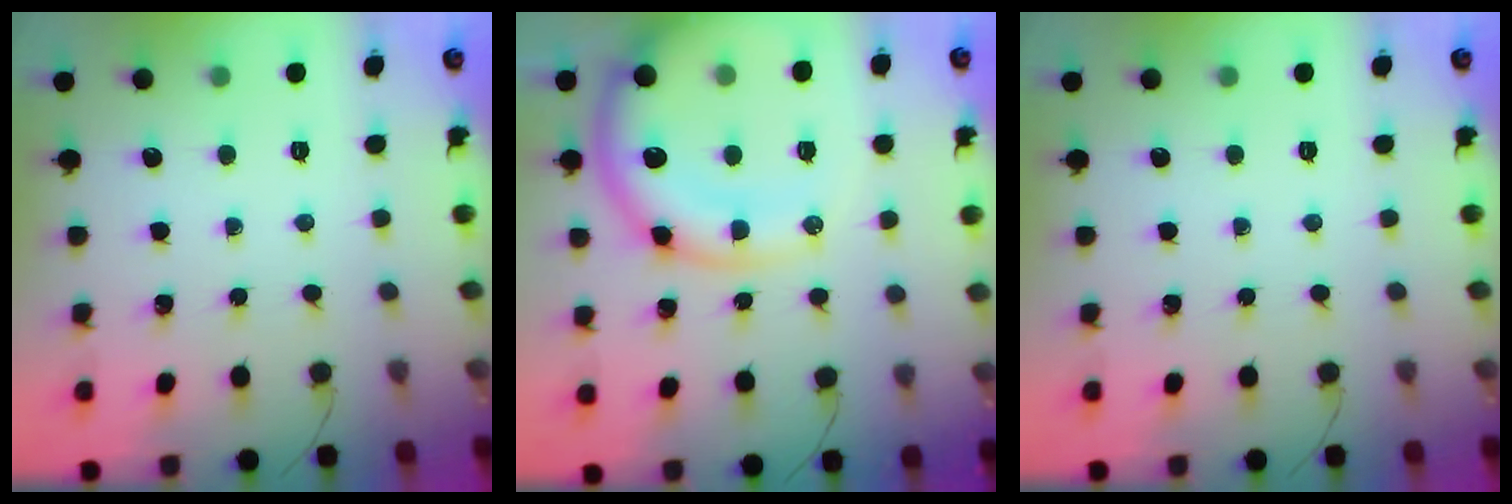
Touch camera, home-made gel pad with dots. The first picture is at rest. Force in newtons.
{"total": 16.7, "press": 16.3, "slide": 3.4}
{"total": 0.0}